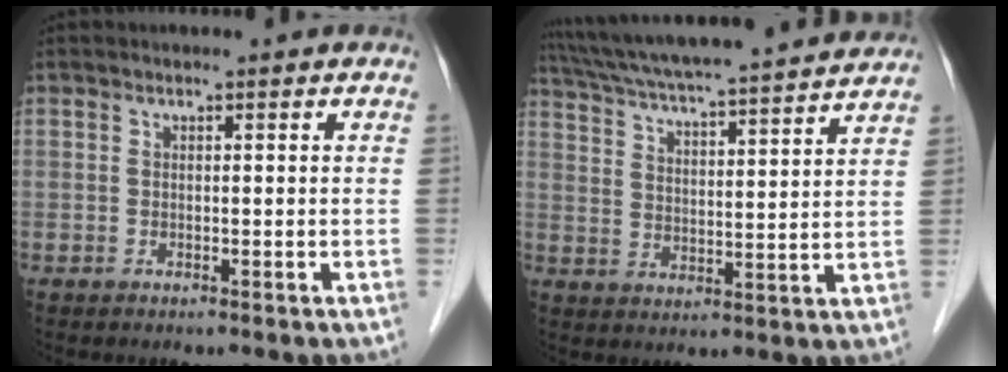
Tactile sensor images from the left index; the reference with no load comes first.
{"total": 21.0, "force": [18.9, 0.5, 9.1], "torque": [-0.162, 0.010, 0.271]}